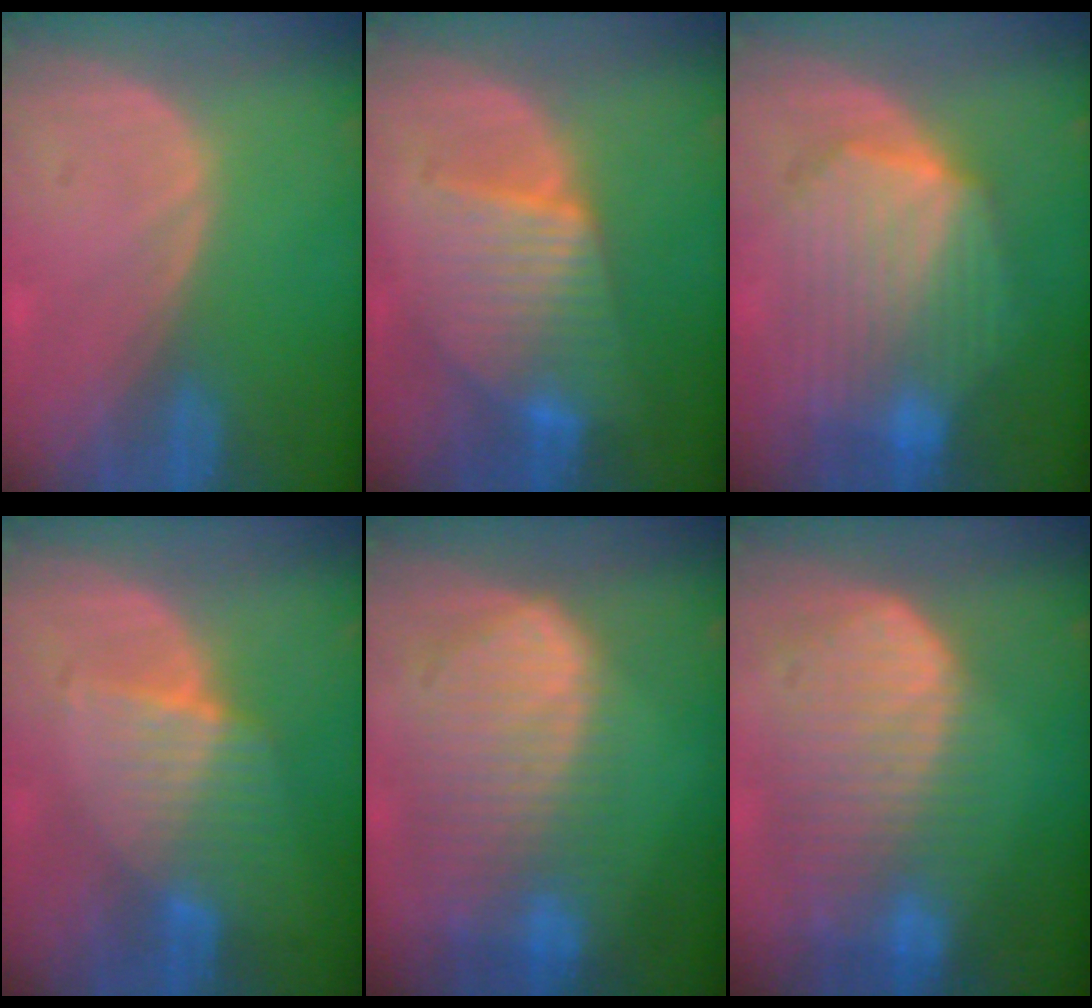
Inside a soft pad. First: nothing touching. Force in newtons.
{"total": 7.9, "press": 7.9, "slide": 0.3}
{"total": 10.4, "press": 10.4, "slide": 0.8}
{"total": 6.8, "press": 6.0, "slide": 3.3}
{"total": 10.5, "press": 9.1, "slide": 5.3}
{"total": 10.2, "press": 8.8, "slide": 5.1}